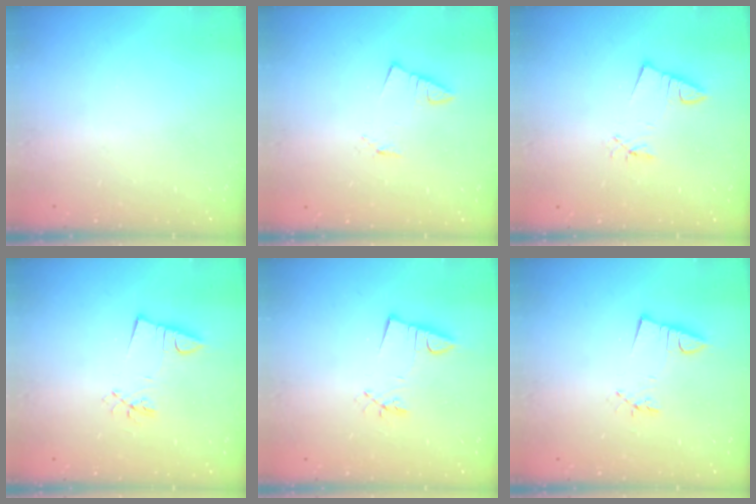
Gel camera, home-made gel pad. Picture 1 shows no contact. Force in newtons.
{"total": 1.2, "press": 1.2, "slide": 0.1}
{"total": 1.1, "press": 1.1, "slide": 0.0}
{"total": 3.2, "press": 1.7, "slide": 2.6}
{"total": 3.6, "press": 2.1, "slide": 2.9}
{"total": 3.2, "press": 1.8, "slide": 2.7}